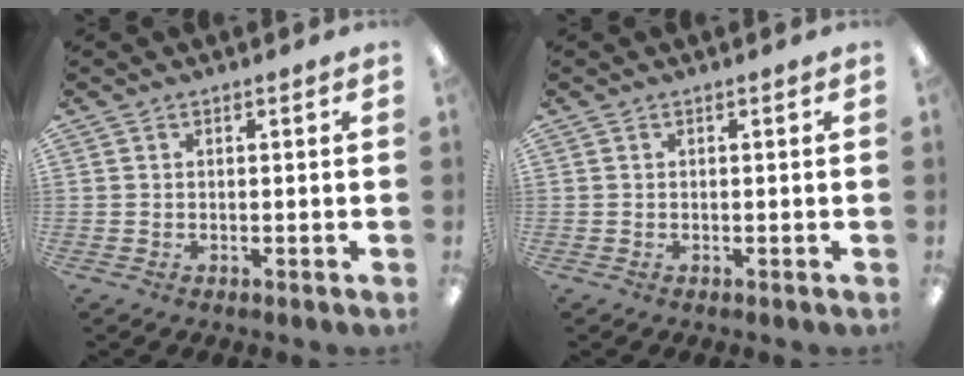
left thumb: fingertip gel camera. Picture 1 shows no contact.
{"total": 0.0}